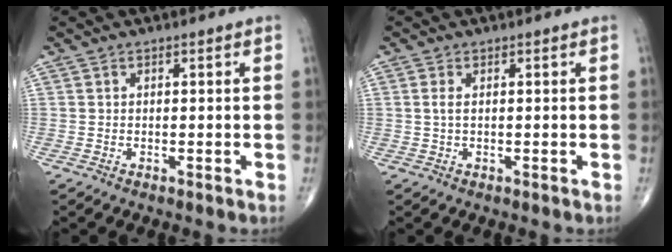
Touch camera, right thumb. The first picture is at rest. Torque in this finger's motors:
{"motor_torque": [-0.08, -0.17, 0.18, 0.22, 0.00]}